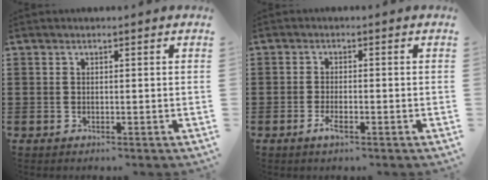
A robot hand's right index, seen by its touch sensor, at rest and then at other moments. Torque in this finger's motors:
{"motor_torque": [2.14, 0.00, 0.13, 0.02]}